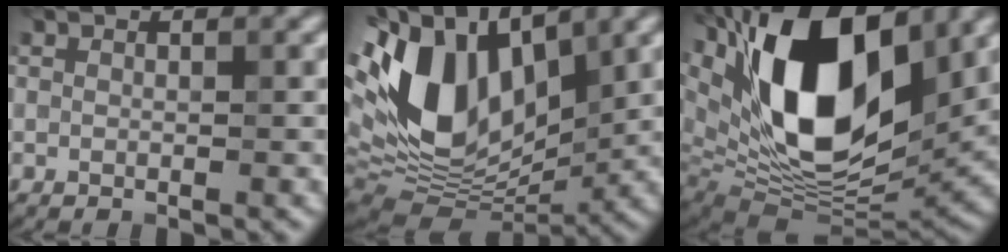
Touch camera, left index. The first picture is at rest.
{"total": 14.4, "force": [2.4, 8.7, 11.2], "torque": [-0.245, 0.004, 0.033]}
{"total": 17.6, "force": [6.3, 8.6, 14.0], "torque": [-0.250, 0.005, 0.100]}